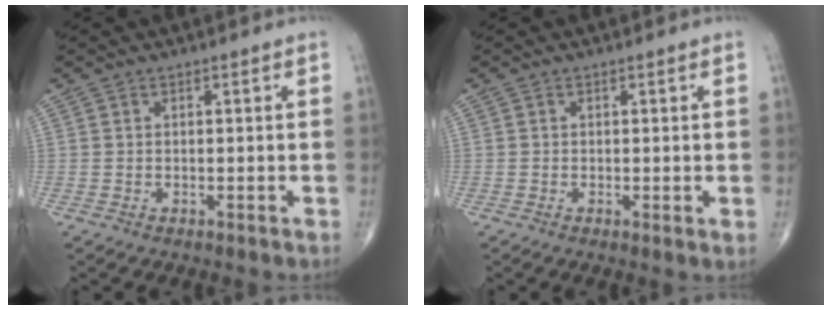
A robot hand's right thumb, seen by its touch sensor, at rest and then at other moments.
{"total": 1.1, "force": [-0.1, 0.2, 1.1], "torque": [-0.022, -0.005, -0.004]}